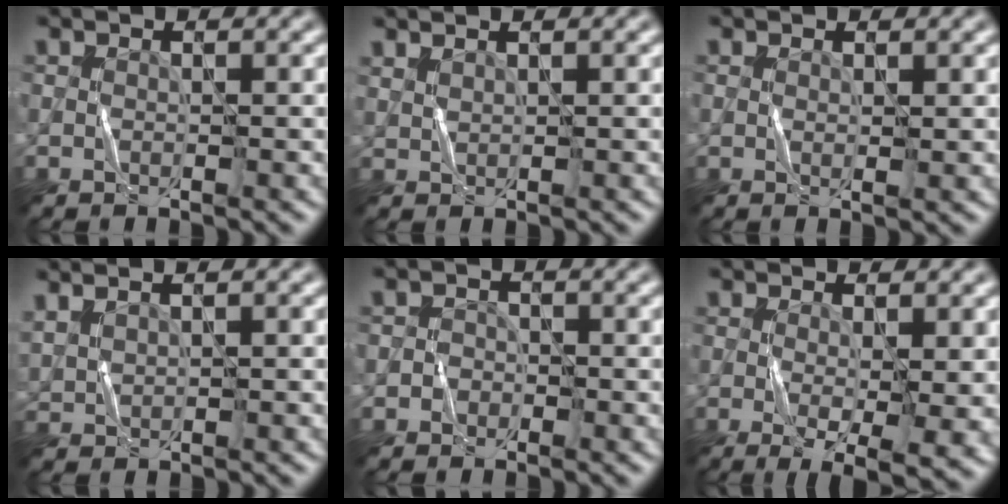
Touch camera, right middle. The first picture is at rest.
{"total": 1.1, "force": [1.0, 0.2, 0.4], "torque": [-0.014, 0.000, 0.024]}
{"total": 0.6, "force": [0.3, 0.1, 0.5], "torque": [-0.008, -0.002, 0.006]}
{"total": 2.0, "force": [1.7, 0.6, 0.9], "torque": [-0.024, 0.008, 0.040]}
{"total": 1.1, "force": [-0.5, 1.0, 0.1], "torque": [0.012, 0.003, -0.014]}
{"total": 5.4, "force": [-1.0, 1.2, 5.2], "torque": [-0.086, -0.018, -0.009]}